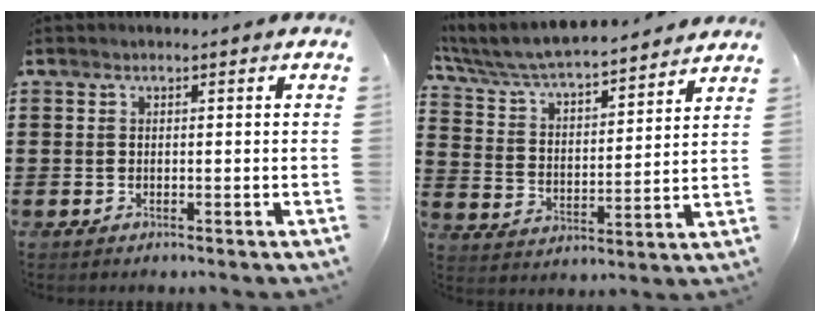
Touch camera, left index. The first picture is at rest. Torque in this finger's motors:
{"motor_torque": [1.27, -0.87, 1.05, 0.21]}